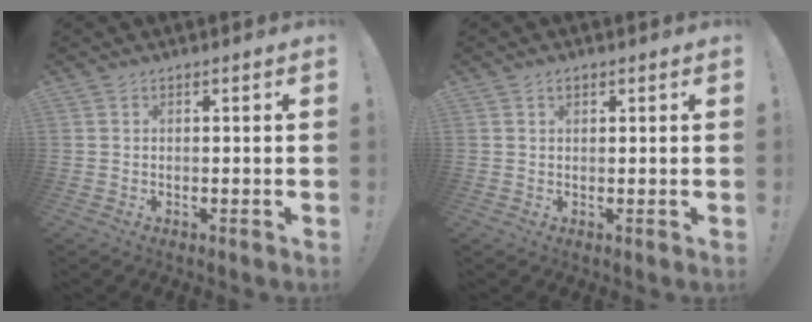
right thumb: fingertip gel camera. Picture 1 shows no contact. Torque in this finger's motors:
{"motor_torque": [-0.29, 0.17, -0.03, 0.14, 0.00]}